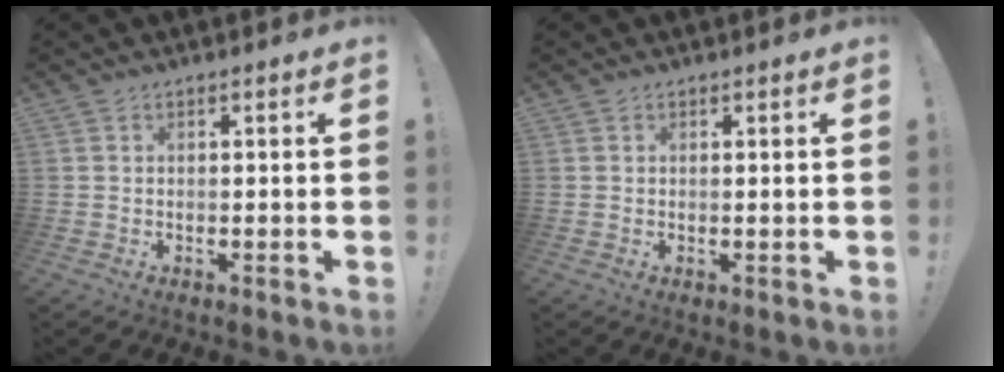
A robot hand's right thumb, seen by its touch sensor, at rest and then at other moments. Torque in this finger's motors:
{"motor_torque": [0.09, -0.02, 0.04, 0.16, 0.00]}